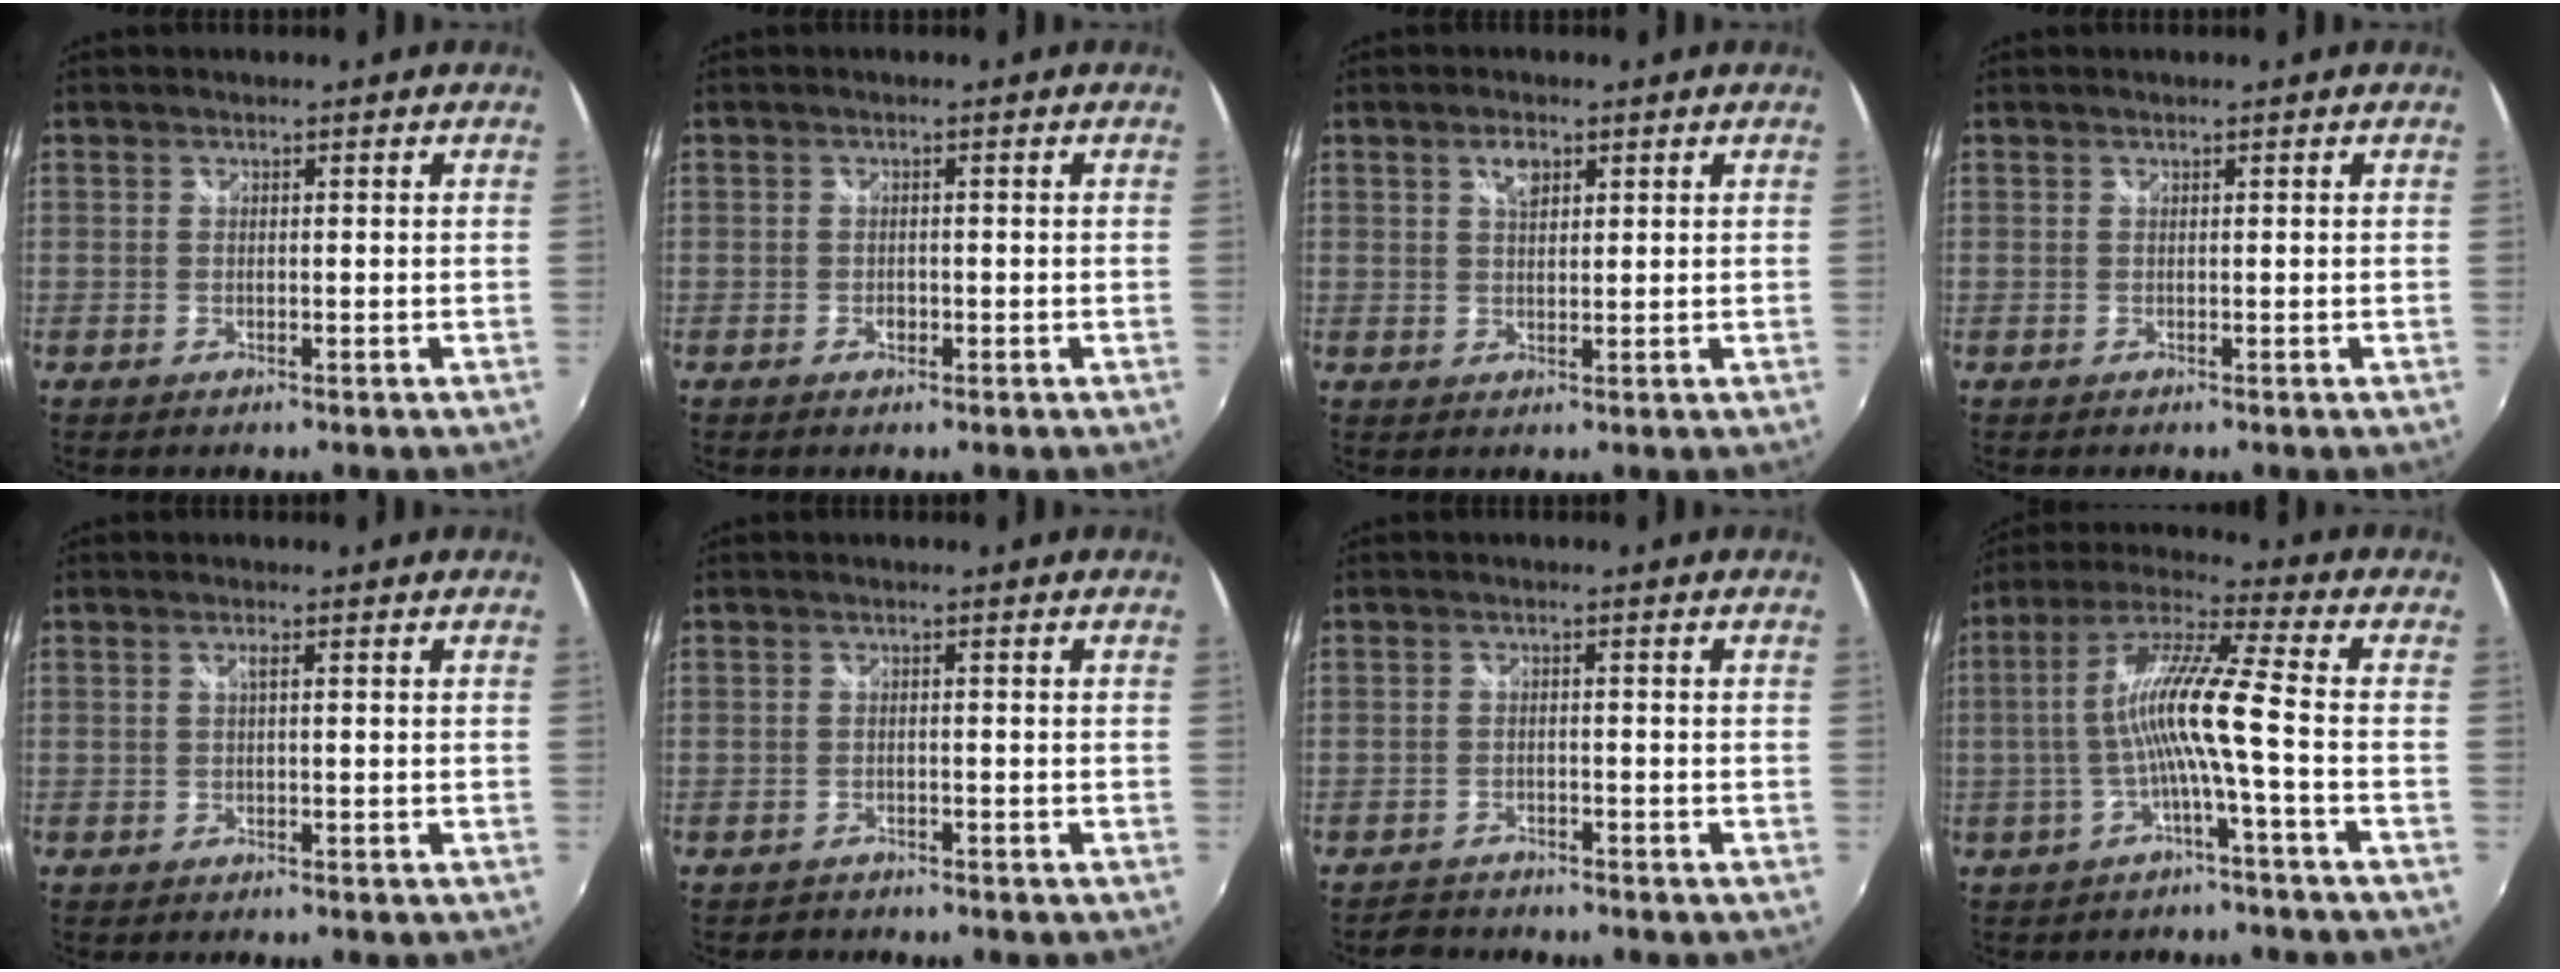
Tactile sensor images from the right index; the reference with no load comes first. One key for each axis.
{"total": 1.2, "fx": -0.5, "fy": 1.0, "fz": 0.6, "tx": -0.009, "ty": 0.000, "tz": -0.007}
{"total": 3.3, "fx": 1.7, "fy": 1.7, "fz": 2.2, "tx": -0.037, "ty": 0.005, "tz": 0.030}
{"total": 0.0}
{"total": 0.9, "fx": 0.2, "fy": -0.1, "fz": 0.8, "tx": -0.015, "ty": 0.002, "tz": 0.001}
{"total": 1.6, "fx": -1.5, "fy": 0.8, "fz": 0.0, "tx": -0.005, "ty": -0.001, "tz": -0.025}
{"total": 3.1, "fx": -2.9, "fy": 1.0, "fz": -0.1, "tx": -0.010, "ty": 0.000, "tz": -0.054}
{"total": 10.7, "fx": -2.5, "fy": -0.7, "fz": 10.4, "tx": -0.204, "ty": 0.011, "tz": -0.043}